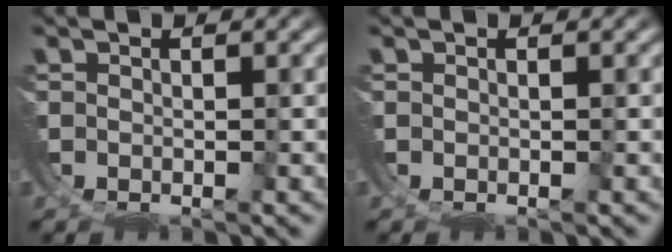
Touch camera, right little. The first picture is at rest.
{"total": 0.0}